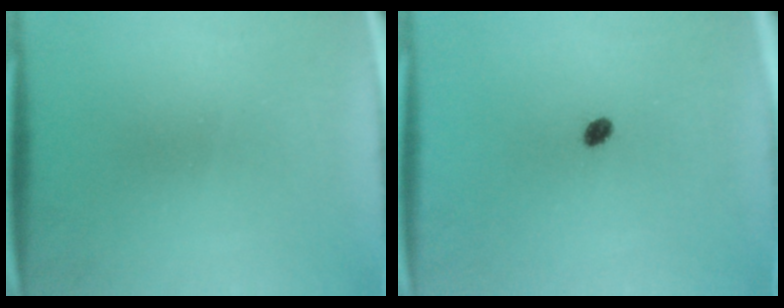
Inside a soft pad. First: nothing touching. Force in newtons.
{"total": 1.7}